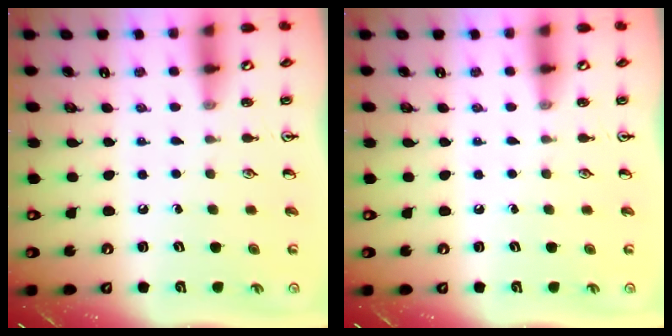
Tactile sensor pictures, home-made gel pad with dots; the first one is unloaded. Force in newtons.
{"total": 0.0}